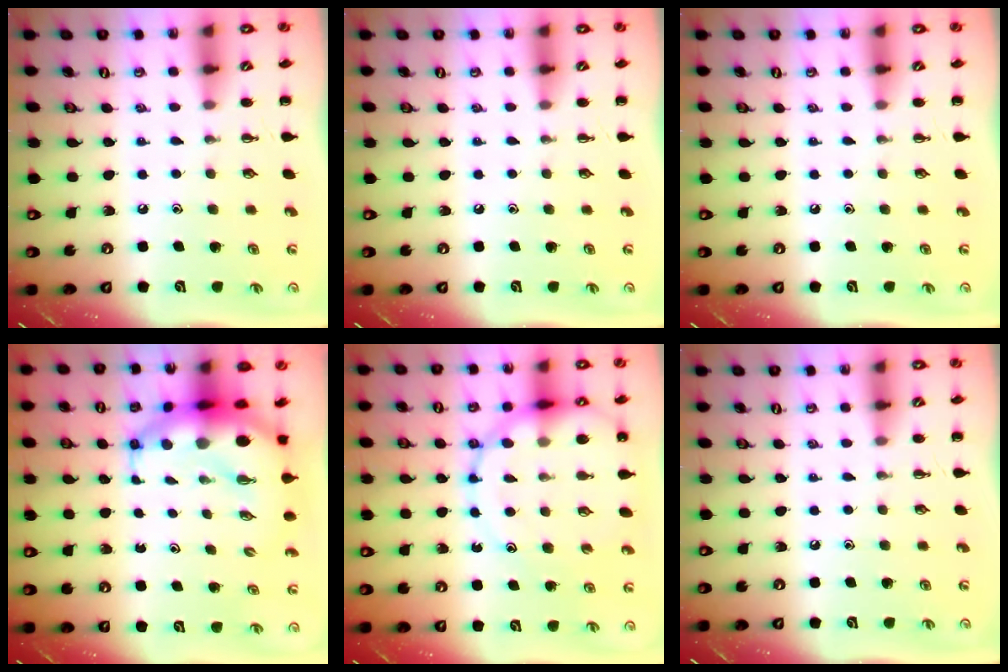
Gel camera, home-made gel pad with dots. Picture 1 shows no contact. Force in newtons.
{"total": 0.0}
{"total": 0.0}
{"total": 10.7, "press": 10.3, "slide": 2.7}
{"total": 17.9, "press": 17.3, "slide": 4.3}
{"total": 0.0}